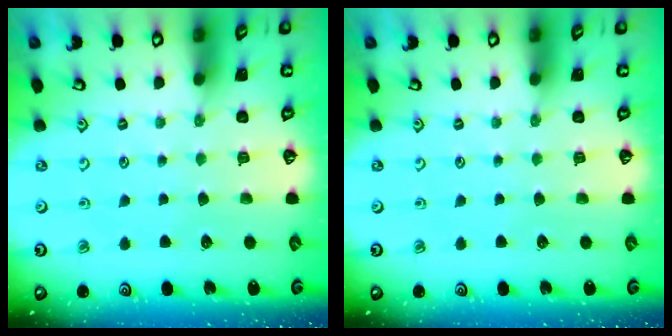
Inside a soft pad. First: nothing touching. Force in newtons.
{"total": 0.0}